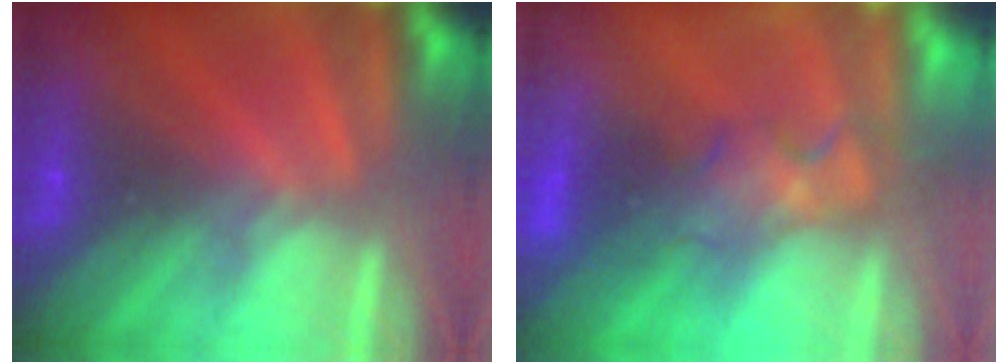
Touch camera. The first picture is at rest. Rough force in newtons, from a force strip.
{"total": 4.1}